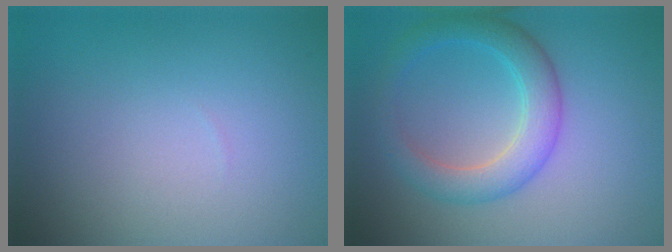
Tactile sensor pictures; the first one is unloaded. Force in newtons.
{"total": 4.0, "press": 4.0, "slide": 0.1}